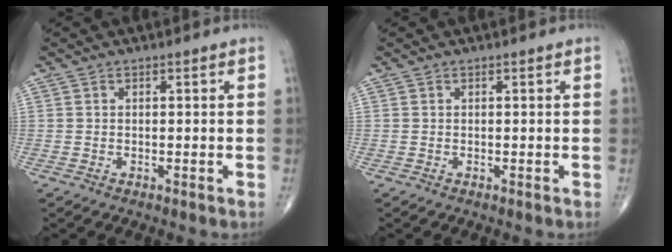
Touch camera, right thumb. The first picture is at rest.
{"total": 0.0}